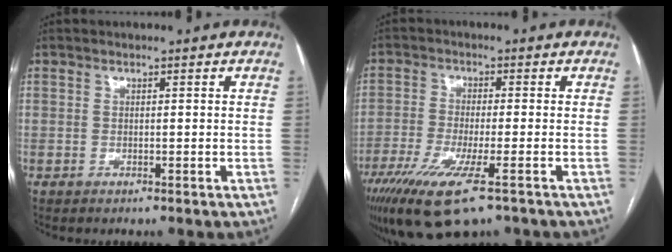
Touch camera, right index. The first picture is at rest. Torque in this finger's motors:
{"motor_torque": [1.45, -0.69, 0.88, 0.21]}